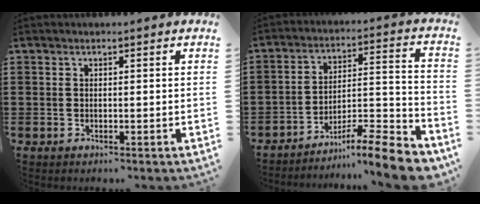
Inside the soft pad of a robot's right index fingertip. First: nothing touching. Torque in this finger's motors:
{"motor_torque": [1.46, -0.68, 0.47, 0.05]}